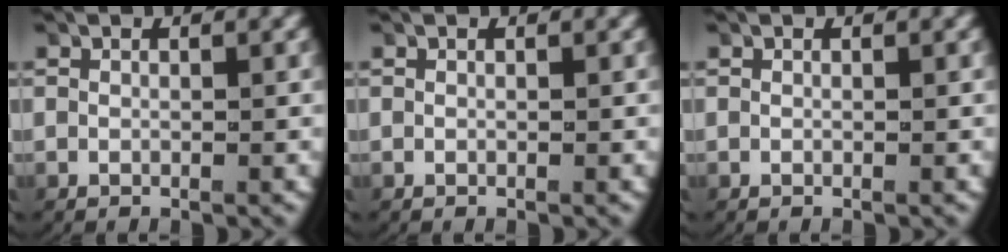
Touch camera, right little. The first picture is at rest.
{"total": 0.0}
{"total": 0.0}